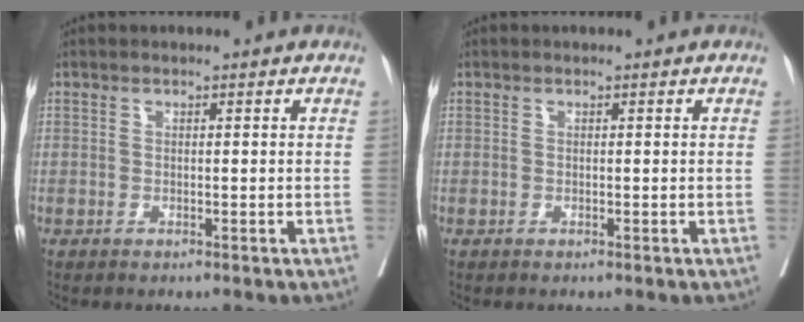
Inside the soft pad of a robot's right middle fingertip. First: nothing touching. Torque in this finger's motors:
{"motor_torque": [-0.16, -0.16, -0.01, -0.01]}